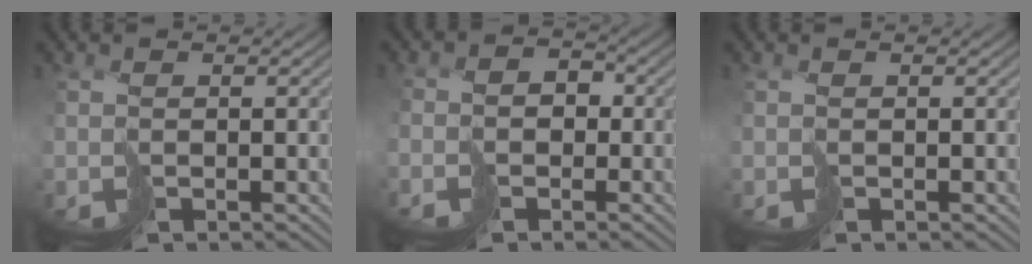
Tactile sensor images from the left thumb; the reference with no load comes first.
{"total": 2.5, "force": [-1.5, 2.0, 0.2], "torque": [0.017, 0.003, -0.029]}
{"total": 0.0}